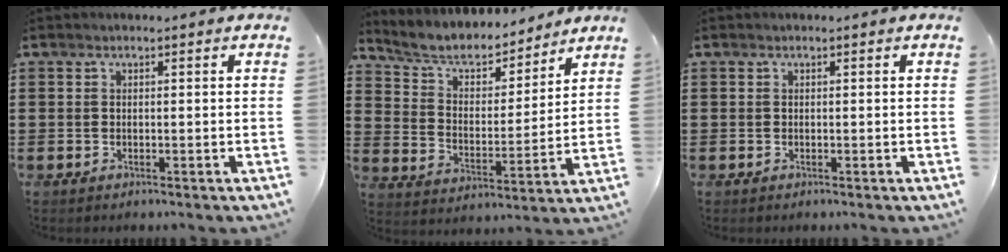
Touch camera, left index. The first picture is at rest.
{"total": 6.2, "force": [5.2, 2.4, 2.2], "torque": [-0.071, -0.027, 0.087]}
{"total": 0.0}